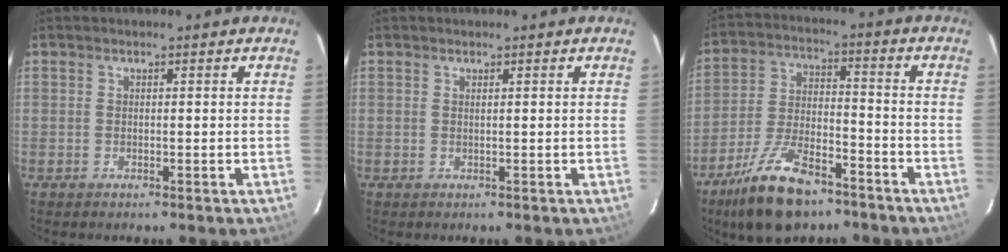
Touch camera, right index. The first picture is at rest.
{"total": 0.0}
{"total": 15.3, "force": [-10.8, 6.0, 9.0], "torque": [-0.191, -0.009, -0.190]}